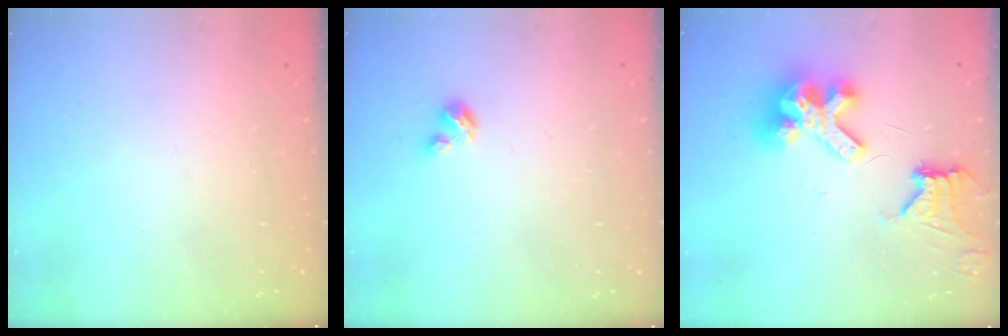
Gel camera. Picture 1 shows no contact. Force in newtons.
{"total": 2.9, "press": 2.9, "slide": 0.3}
{"total": 13.6, "press": 13.5, "slide": 1.6}